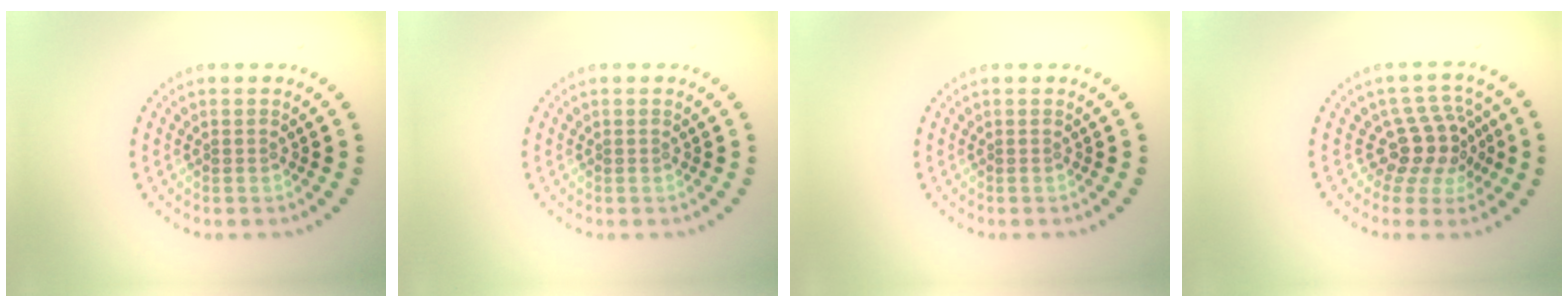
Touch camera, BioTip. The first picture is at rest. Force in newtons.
{"total": 0.0}
{"total": 0.0}
{"total": 4.0, "press": 3.0, "slide": 2.7}